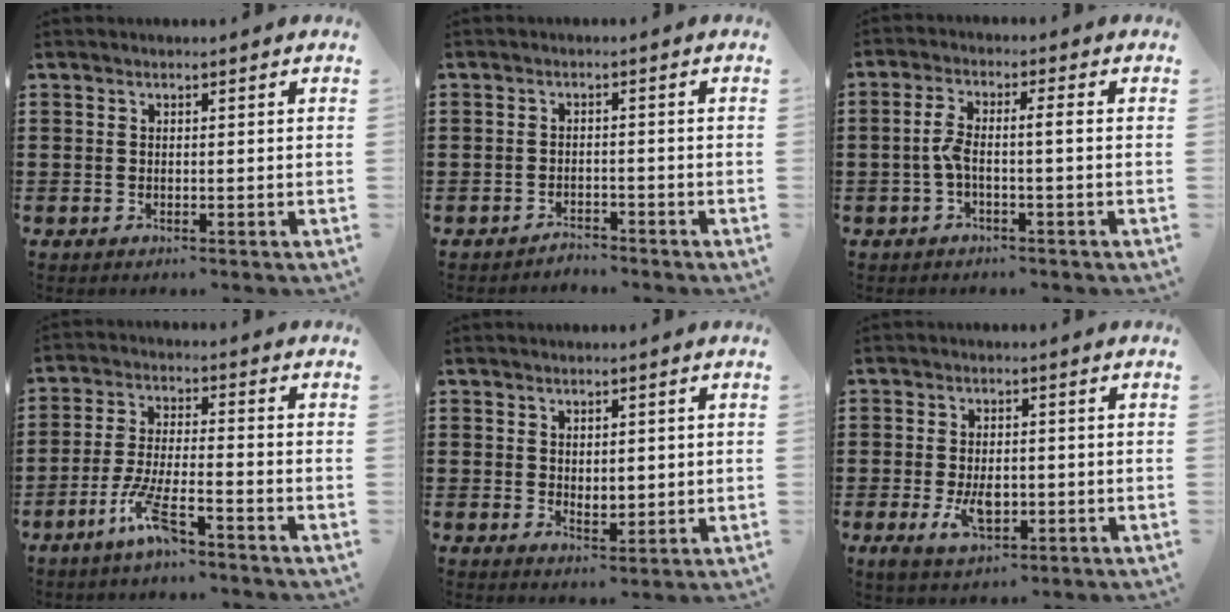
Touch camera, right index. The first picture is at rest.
{"total": 2.1, "force": [-2.1, 0.3, -0.3], "torque": [-0.002, 0.005, -0.048]}
{"total": 4.1, "force": [-0.9, 0.5, 4.0], "torque": [-0.089, -0.004, -0.025]}
{"total": 7.5, "force": [-5.0, 1.1, 5.5], "torque": [-0.128, -0.009, -0.097]}
{"total": 2.1, "force": [1.1, 1.4, 1.0], "torque": [-0.017, 0.005, 0.017]}
{"total": 5.5, "force": [-1.2, 2.8, 4.5], "torque": [-0.075, -0.006, -0.024]}